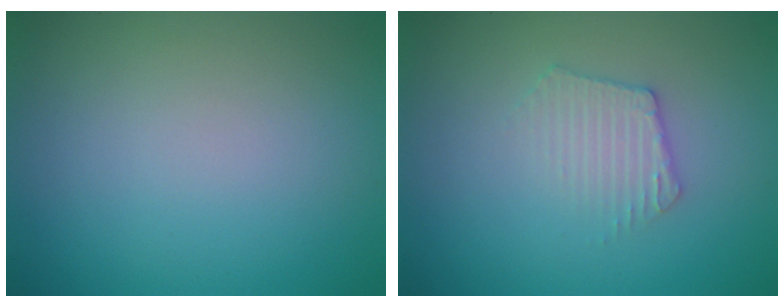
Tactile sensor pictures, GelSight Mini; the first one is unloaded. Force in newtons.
{"total": 2.4, "press": 2.4, "slide": 0.3}